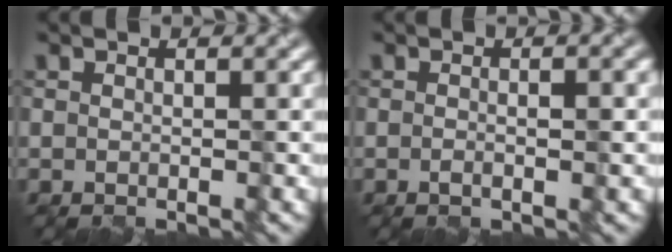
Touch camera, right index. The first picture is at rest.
{"total": 2.3, "force": [-0.2, 0.8, 2.1], "torque": [-0.020, 0.000, -0.009]}